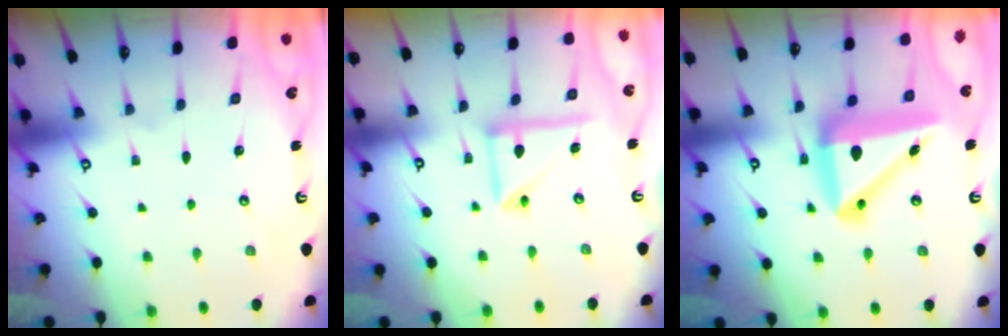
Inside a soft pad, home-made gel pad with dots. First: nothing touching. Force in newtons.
{"total": 12.6, "press": 12.5, "slide": 1.5}
{"total": 17.5, "press": 17.3, "slide": 2.3}